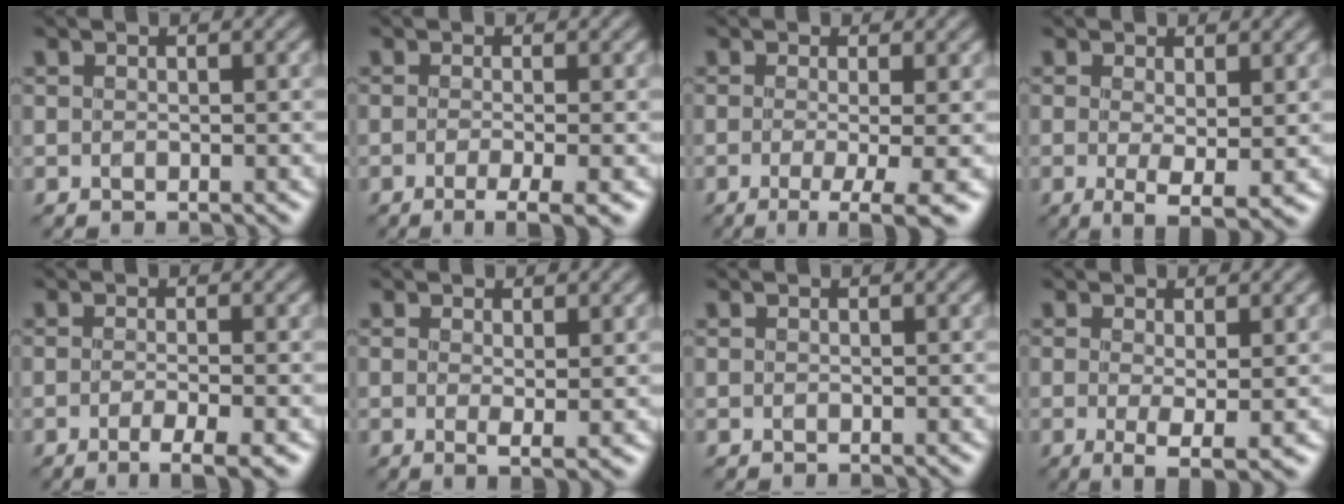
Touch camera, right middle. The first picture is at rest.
{"total": 3.1, "force": [-1.3, 0.6, 2.8], "torque": [-0.045, -0.003, -0.028]}
{"total": 4.9, "force": [-1.7, 1.2, 4.4], "torque": [-0.063, -0.008, -0.025]}
{"total": 3.3, "force": [-0.1, 1.0, 3.2], "torque": [-0.061, -0.010, -0.001]}
{"total": 3.1, "force": [-1.4, 0.7, 2.7], "torque": [-0.046, -0.001, -0.027]}
{"total": 1.9, "force": [0.4, 0.4, 1.8], "torque": [-0.033, -0.005, 0.008]}
{"total": 0.0}
{"total": 3.1, "force": [-0.2, 0.7, 3.0], "torque": [-0.060, -0.009, -0.003]}